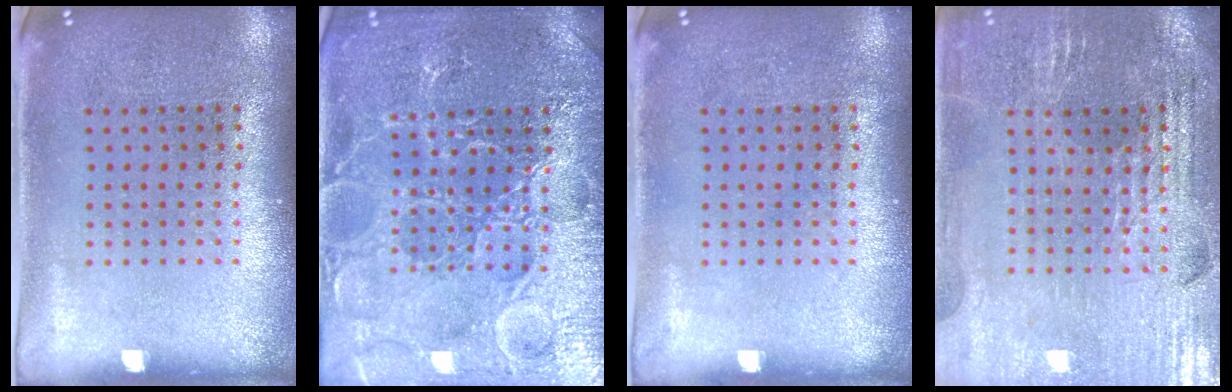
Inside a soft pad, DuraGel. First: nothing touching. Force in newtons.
{"total": 5.0, "press": 4.9, "slide": 0.7}
{"total": 0.0}
{"total": 2.9, "press": 2.8, "slide": 0.5}